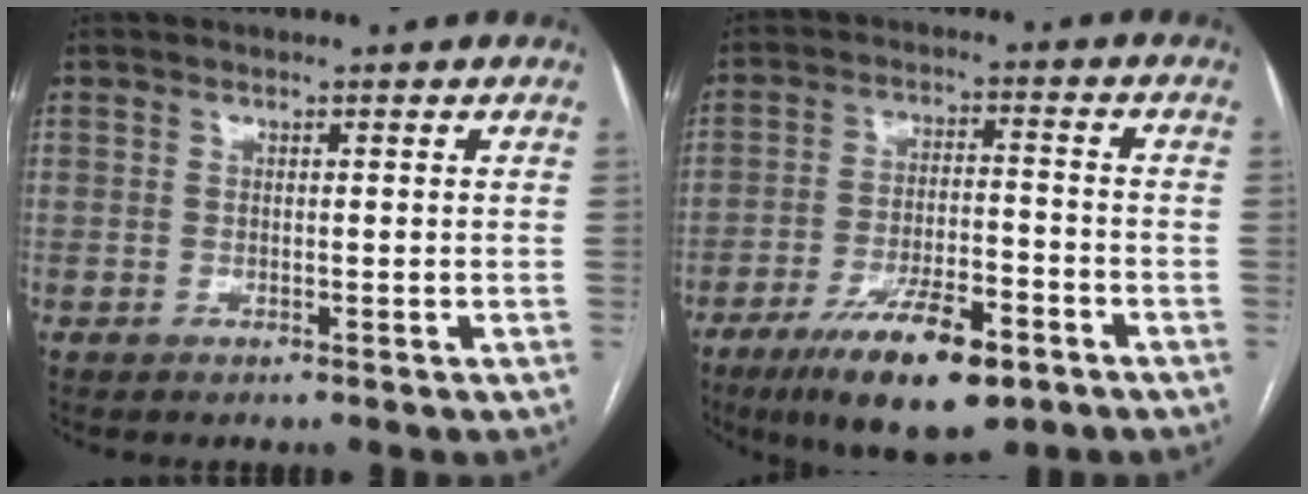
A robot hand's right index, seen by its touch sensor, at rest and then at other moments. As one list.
[{"total": 13.4, "force": [-8.1, 3.7, 10.0], "torque": [-0.171, -0.012, -0.130]}]